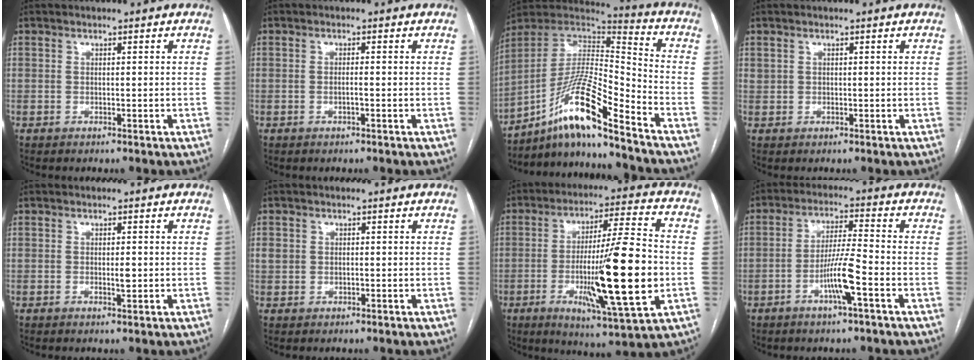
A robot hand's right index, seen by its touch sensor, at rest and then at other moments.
{"total": 1.1, "force": [-0.3, 0.0, 1.1], "torque": [-0.020, 0.000, -0.005]}
{"total": 15.3, "force": [-10.8, 0.4, 10.9], "torque": [-0.203, 0.017, -0.193]}
{"total": 0.6, "force": [0.5, 0.4, 0.1], "torque": [0.005, 0.004, 0.007]}
{"total": 1.5, "force": [-0.1, 0.4, 1.5], "torque": [-0.025, -0.001, -0.002]}
{"total": 2.0, "force": [0.2, 1.7, 0.9], "torque": [-0.021, 0.012, 0.008]}
{"total": 19.6, "force": [-3.5, 1.3, 19.3], "torque": [-0.324, -0.016, -0.053]}
{"total": 7.3, "force": [-3.0, -0.2, 6.7], "torque": [-0.130, 0.000, -0.056]}